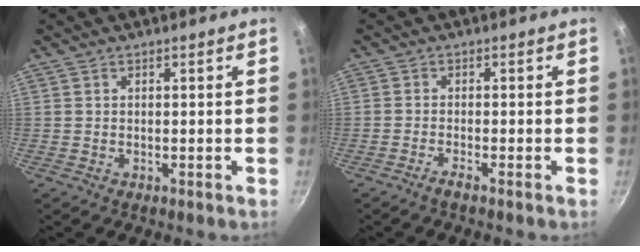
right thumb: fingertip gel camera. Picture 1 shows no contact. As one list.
[{"total": 1.5, "force": [-1.2, -0.2, 0.9], "torque": [-0.029, 0.007, -0.028]}]